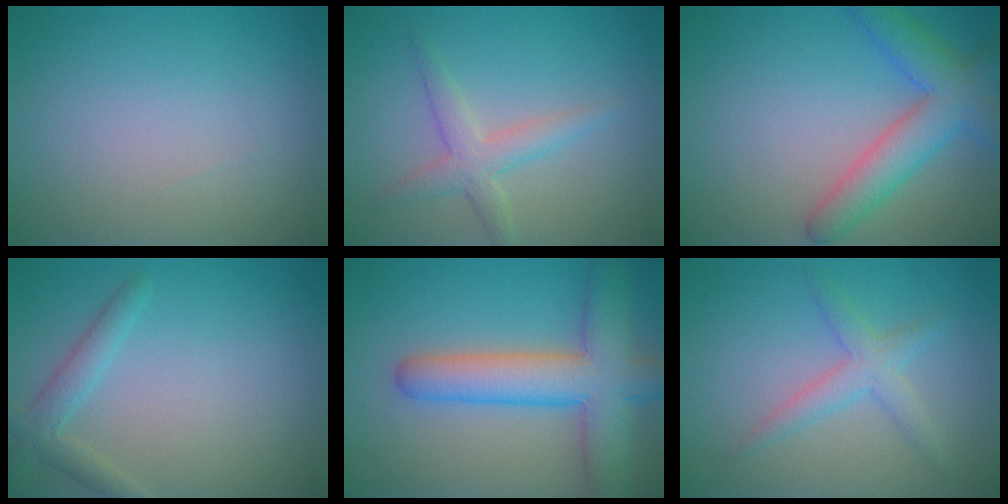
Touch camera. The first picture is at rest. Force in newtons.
{"total": 2.7, "press": 2.7, "slide": 0.0}
{"total": 5.3, "press": 5.3, "slide": 0.2}
{"total": 2.3, "press": 2.3, "slide": 0.1}
{"total": 7.8, "press": 7.8, "slide": 0.3}
{"total": 2.5, "press": 2.5, "slide": 0.1}